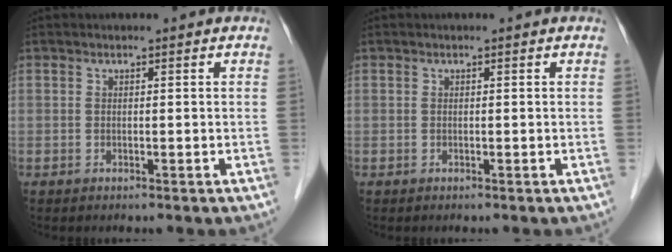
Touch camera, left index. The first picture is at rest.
{"total": 0.0}